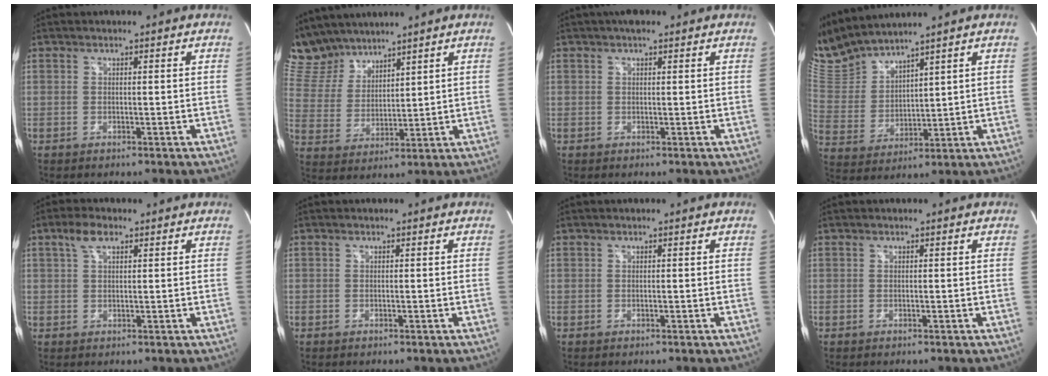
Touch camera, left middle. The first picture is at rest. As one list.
[{"total": 9.0, "force": [8.4, 3.0, 1.1], "torque": [-0.042, 0.014, 0.184]}, {"total": 2.1, "force": [1.5, 1.0, 1.2], "torque": [-0.020, 0.014, 0.021]}, {"total": 10.8, "force": [10.4, 0.4, 2.8], "torque": [-0.082, 0.008, 0.229]}, {"total": 3.3, "force": [1.9, 1.4, 2.3], "torque": [-0.053, 0.012, 0.039]}, {"total": 0.0}, {"total": 0.0}, {"total": 0.0}]